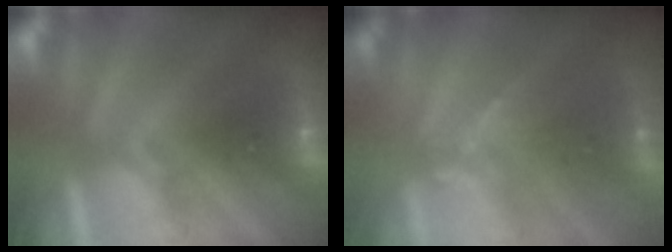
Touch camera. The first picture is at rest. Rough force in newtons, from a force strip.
{"total": 1.1}